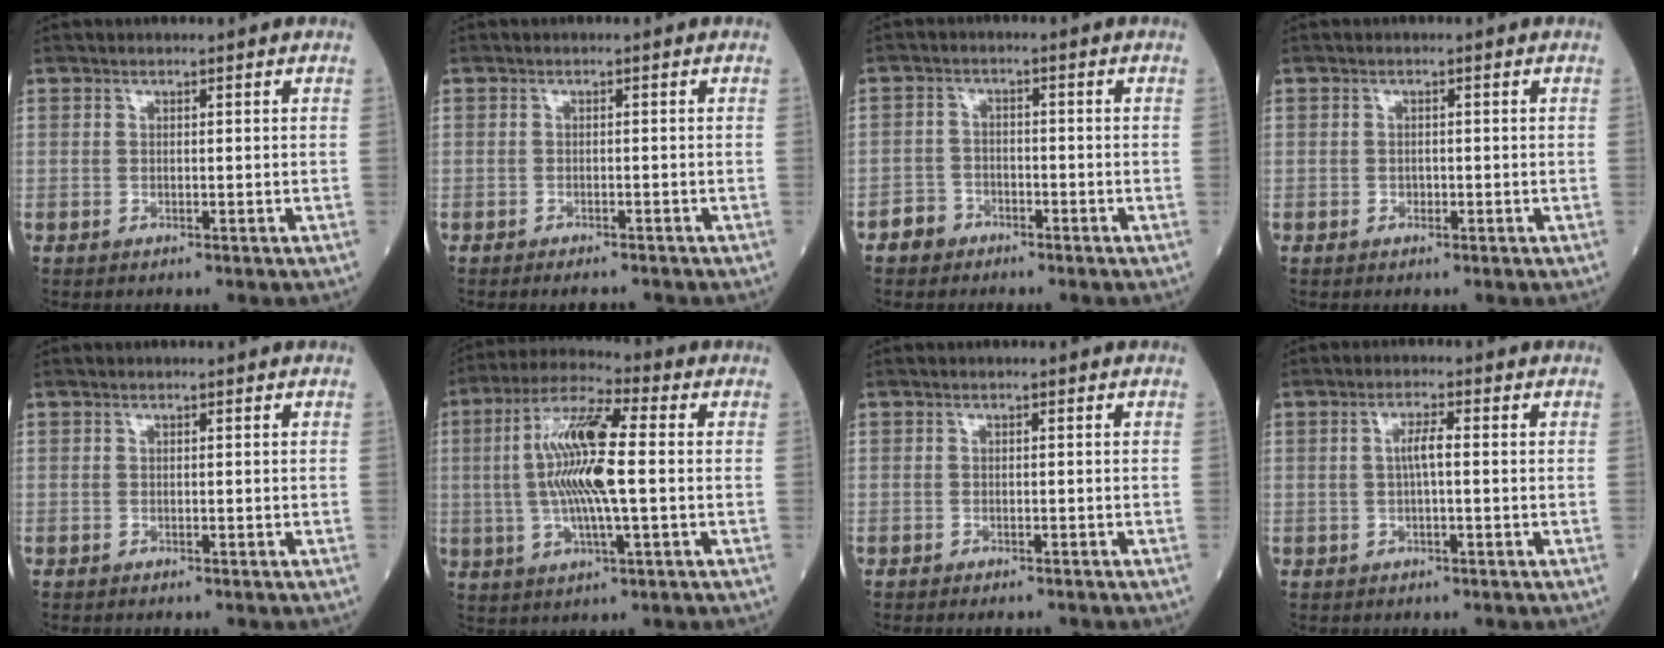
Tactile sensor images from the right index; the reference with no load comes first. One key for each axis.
{"total": 2.1, "fx": -1.9, "fy": 0.5, "fz": 0.8, "tx": -0.010, "ty": -0.003, "tz": -0.024}
{"total": 2.9, "fx": -2.1, "fy": 2.0, "fz": 0.1, "tx": -0.006, "ty": 0.010, "tz": -0.040}
{"total": 0.7, "fx": -0.3, "fy": 0.5, "fz": 0.3, "tx": -0.004, "ty": 0.002, "tz": -0.006}
{"total": 0.0}
{"total": 13.3, "fx": 0.3, "fy": 1.9, "fz": 13.2, "tx": -0.265, "ty": 0.009, "tz": 0.000}
{"total": 1.6, "fx": -1.5, "fy": 0.4, "fz": 0.5, "tx": -0.006, "ty": -0.002, "tz": -0.018}
{"total": 2.7, "fx": 0.0, "fy": 0.3, "fz": 2.7, "tx": -0.053, "ty": 0.005, "tz": 0.000}